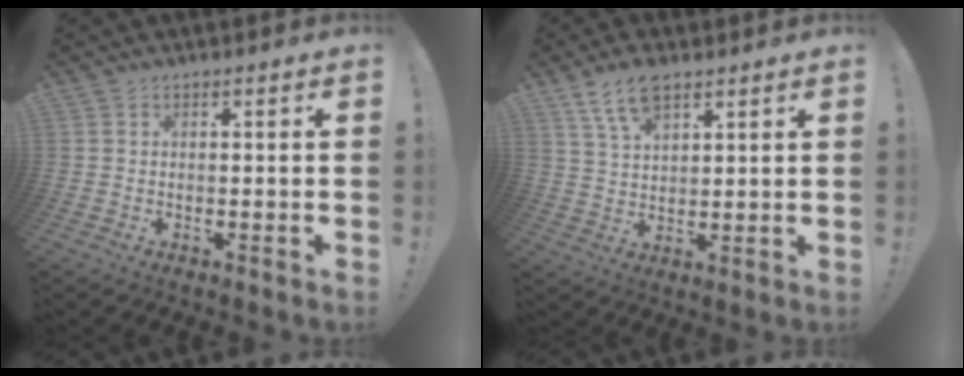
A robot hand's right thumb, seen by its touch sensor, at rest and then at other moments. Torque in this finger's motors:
{"motor_torque": [-0.18, 0.44, 0.79, 0.64, 0.31]}